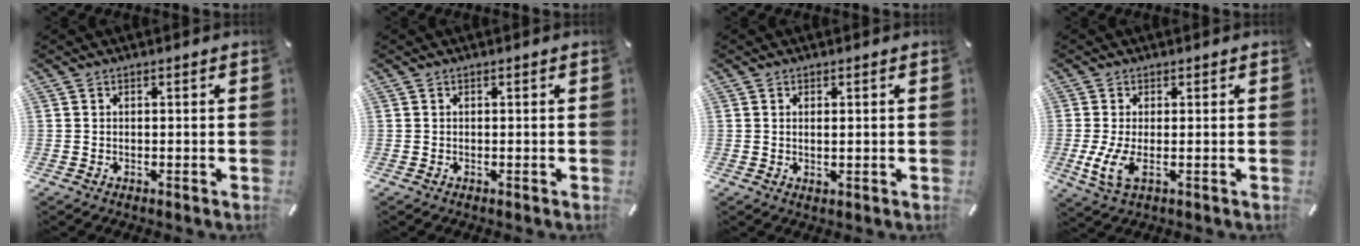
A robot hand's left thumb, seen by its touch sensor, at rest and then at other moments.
{"total": 0.0}
{"total": 1.1, "force": [0.5, 0.2, 1.0], "torque": [-0.019, -0.001, 0.008]}
{"total": 6.0, "force": [-0.5, 2.3, 5.5], "torque": [-0.132, -0.019, -0.009]}